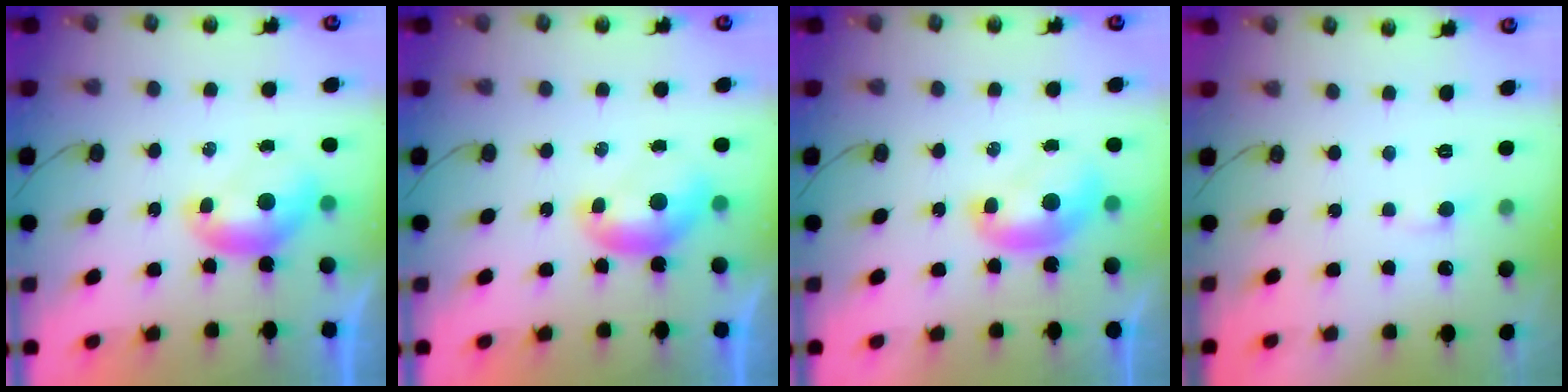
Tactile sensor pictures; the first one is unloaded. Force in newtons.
{"total": 0.0}
{"total": 1.3, "press": 1.3, "slide": 0.1}
{"total": 1.0, "press": 0.8, "slide": 0.5}